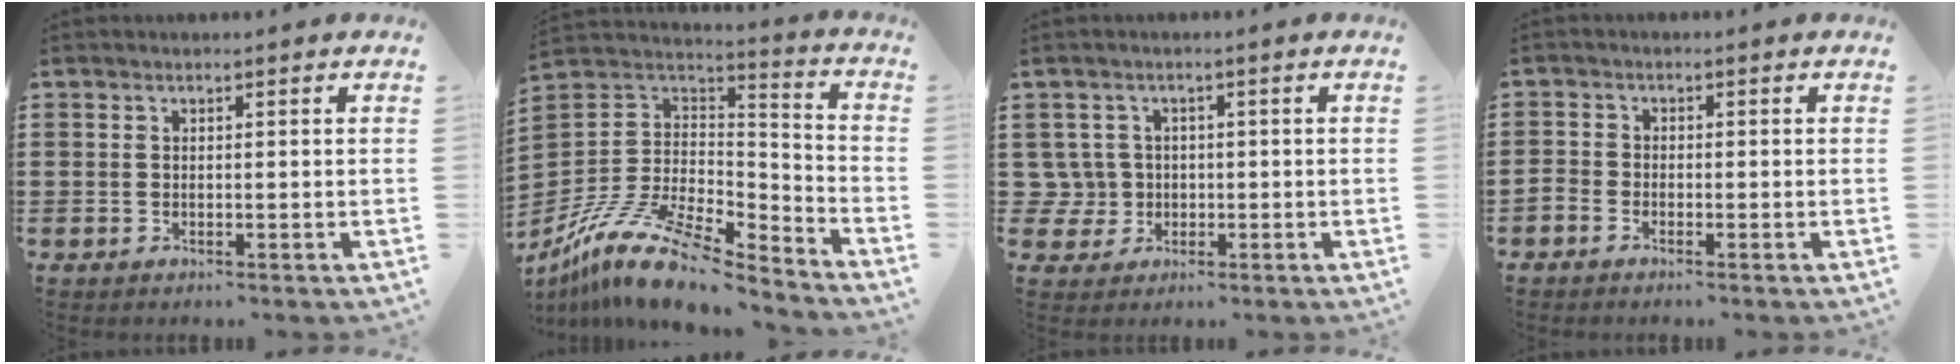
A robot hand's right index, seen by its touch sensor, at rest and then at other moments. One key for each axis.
{"total": 14.1, "fx": -10.4, "fy": 4.5, "fz": 8.4, "tx": -0.169, "ty": 0.030, "tz": -0.193}
{"total": 3.7, "fx": -0.4, "fy": 3.7, "fz": 0.5, "tx": -0.035, "ty": 0.006, "tz": -0.013}
{"total": 1.3, "fx": -1.3, "fy": 0.3, "fz": 0.1, "tx": -0.006, "ty": 0.003, "tz": -0.027}